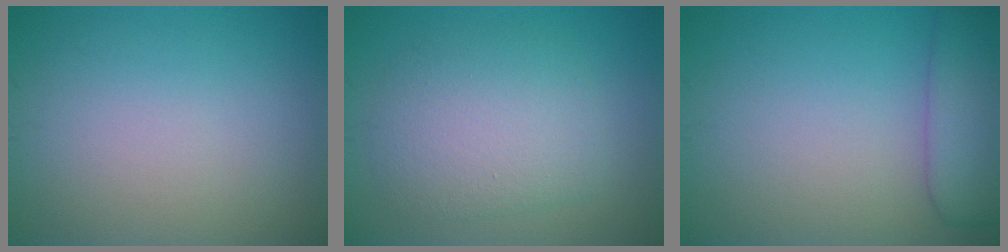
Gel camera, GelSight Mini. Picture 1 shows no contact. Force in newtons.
{"total": 5.5, "press": 5.5, "slide": 0.2}
{"total": 4.7, "press": 4.7, "slide": 0.4}